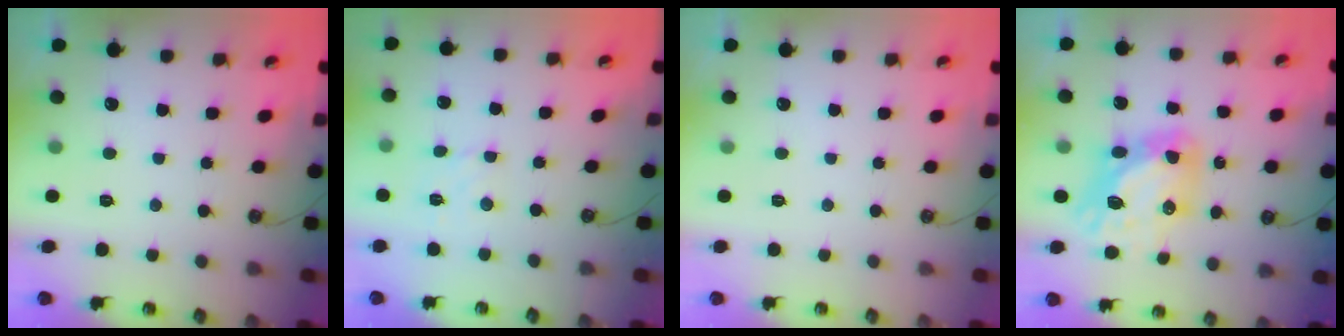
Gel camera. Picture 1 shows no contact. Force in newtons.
{"total": 2.9, "press": 2.8, "slide": 0.5}
{"total": 0.0}
{"total": 12.5, "press": 12.5, "slide": 1.2}